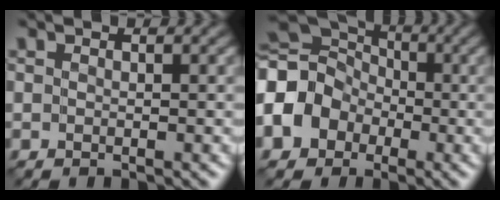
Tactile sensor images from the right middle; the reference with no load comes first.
{"total": 9.7, "force": [-1.5, 8.3, 4.7], "torque": [-0.105, 0.003, -0.063]}